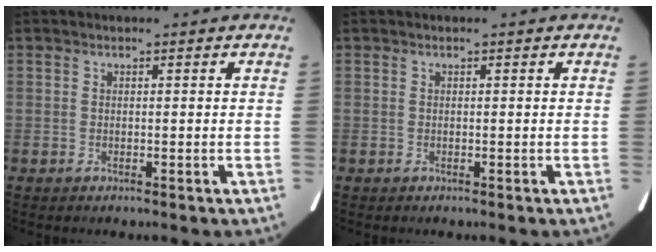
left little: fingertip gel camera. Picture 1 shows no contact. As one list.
[{"total": 0.0}]